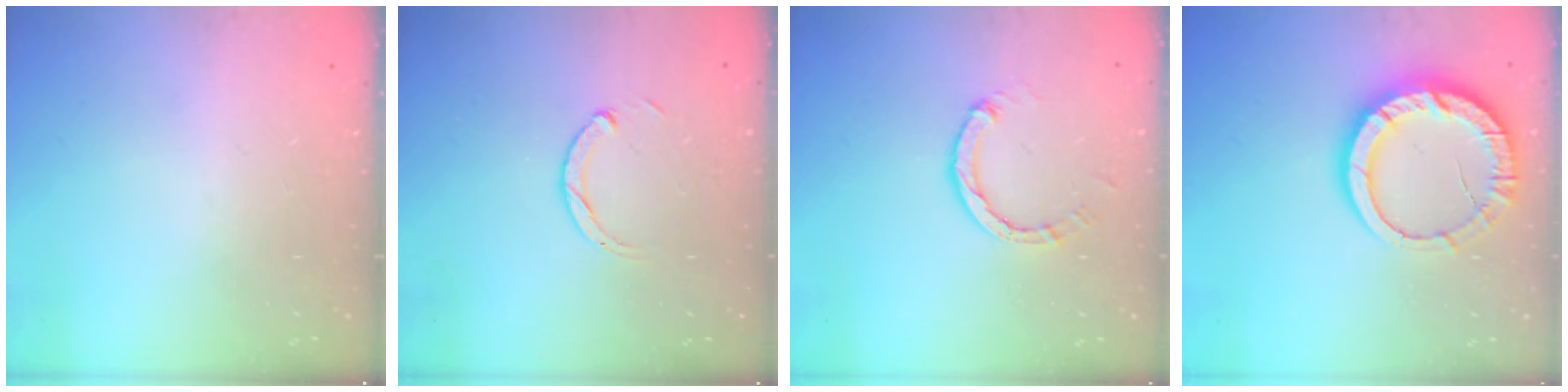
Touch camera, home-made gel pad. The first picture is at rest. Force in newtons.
{"total": 2.9, "press": 2.9, "slide": 0.4}
{"total": 3.0, "press": 3.0, "slide": 0.3}
{"total": 12.0, "press": 11.9, "slide": 1.0}